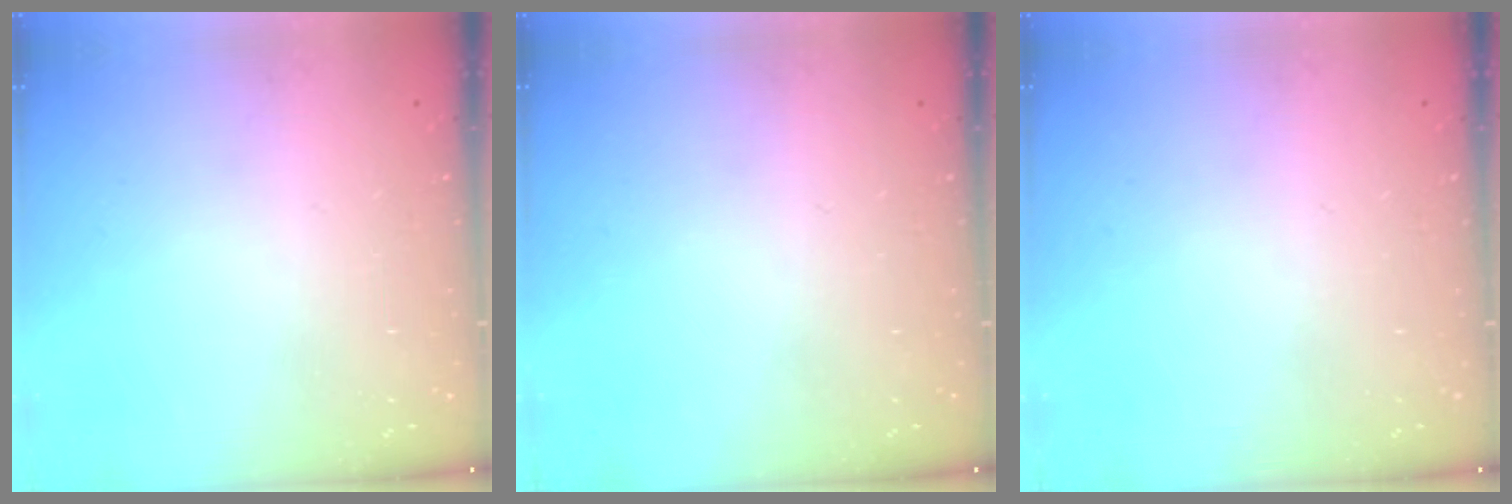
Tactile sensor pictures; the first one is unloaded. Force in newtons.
{"total": 0.0}
{"total": 0.0}